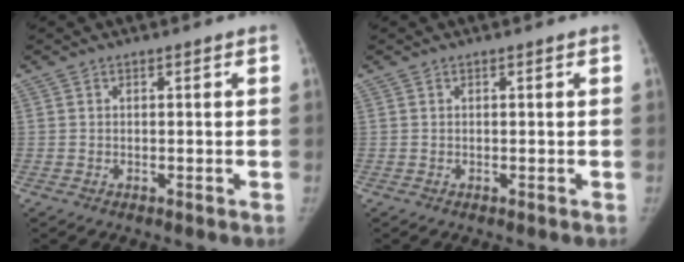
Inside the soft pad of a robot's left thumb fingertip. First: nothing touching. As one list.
[{"total": 0.0}]